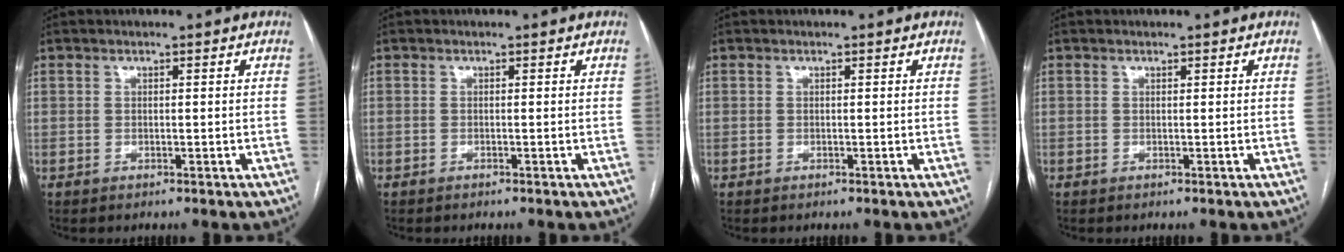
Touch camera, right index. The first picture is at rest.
{"total": 0.0}
{"total": 0.0}
{"total": 0.0}